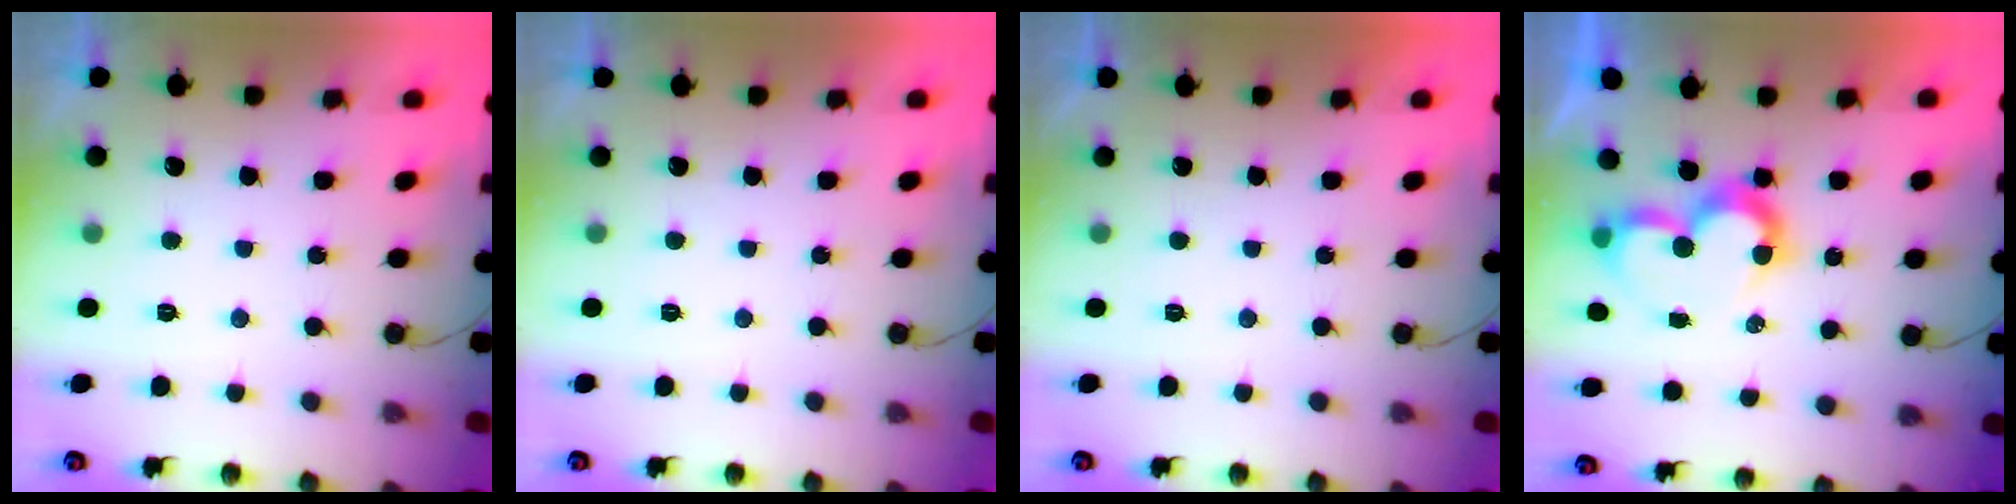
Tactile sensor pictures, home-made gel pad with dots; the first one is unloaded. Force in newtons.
{"total": 1.7, "press": 1.7, "slide": 0.0}
{"total": 1.8, "press": 1.7, "slide": 0.1}
{"total": 7.8, "press": 7.8, "slide": 0.6}